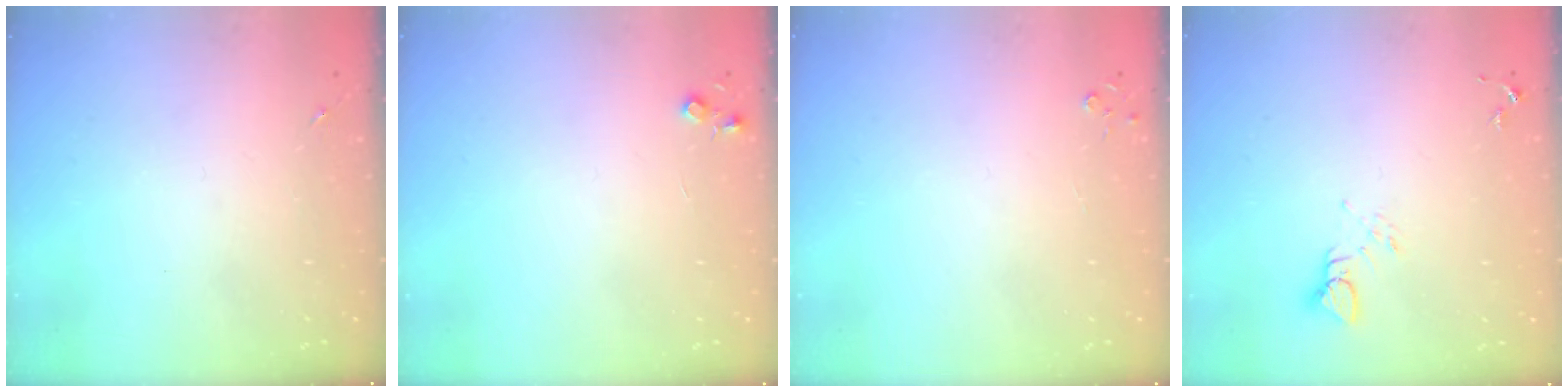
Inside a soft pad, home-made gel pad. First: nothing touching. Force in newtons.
{"total": 4.4, "press": 4.3, "slide": 0.5}
{"total": 2.7, "press": 2.7, "slide": 0.3}
{"total": 3.9, "press": 3.9, "slide": 0.4}